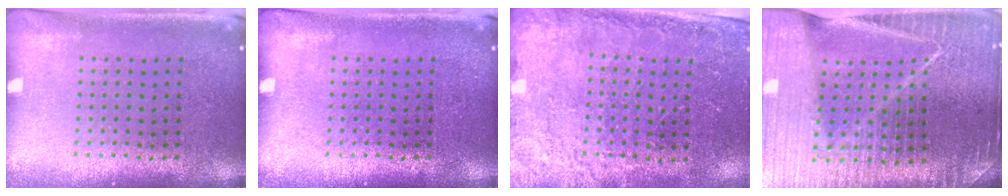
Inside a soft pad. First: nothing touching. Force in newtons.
{"total": 0.0}
{"total": 2.5, "press": 2.4, "slide": 0.7}
{"total": 4.9, "press": 4.5, "slide": 1.8}